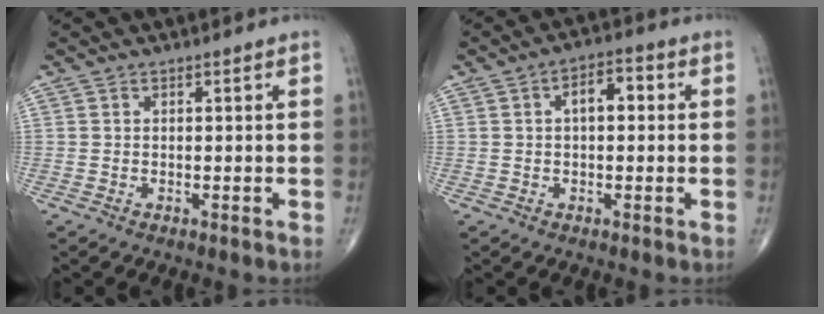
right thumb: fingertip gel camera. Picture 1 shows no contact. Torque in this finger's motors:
{"motor_torque": [0.12, 1.56, 0.50, 0.12, 0.00]}